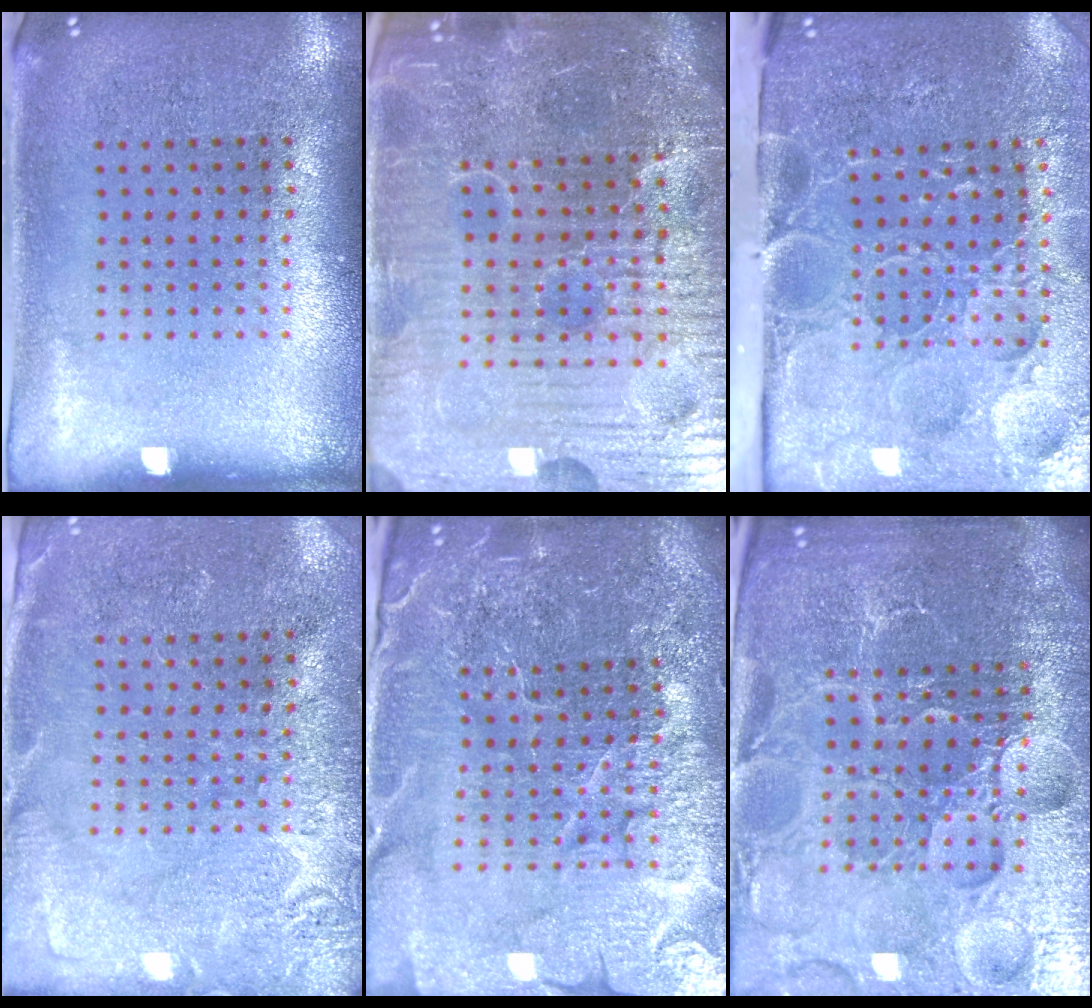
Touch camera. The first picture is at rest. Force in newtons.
{"total": 6.8, "press": 6.1, "slide": 3.0}
{"total": 5.3, "press": 4.2, "slide": 3.2}
{"total": 2.8, "press": 2.7, "slide": 0.5}
{"total": 6.1, "press": 5.4, "slide": 2.8}
{"total": 6.5, "press": 5.8, "slide": 3.0}